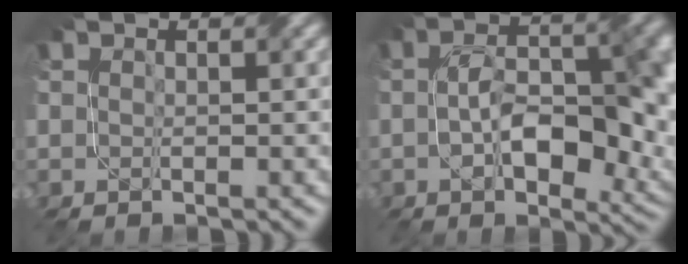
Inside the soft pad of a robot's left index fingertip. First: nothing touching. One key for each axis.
{"total": 11.0, "fx": -1.0, "fy": 5.2, "fz": 9.6, "tx": -0.145, "ty": 0.003, "tz": -0.015}